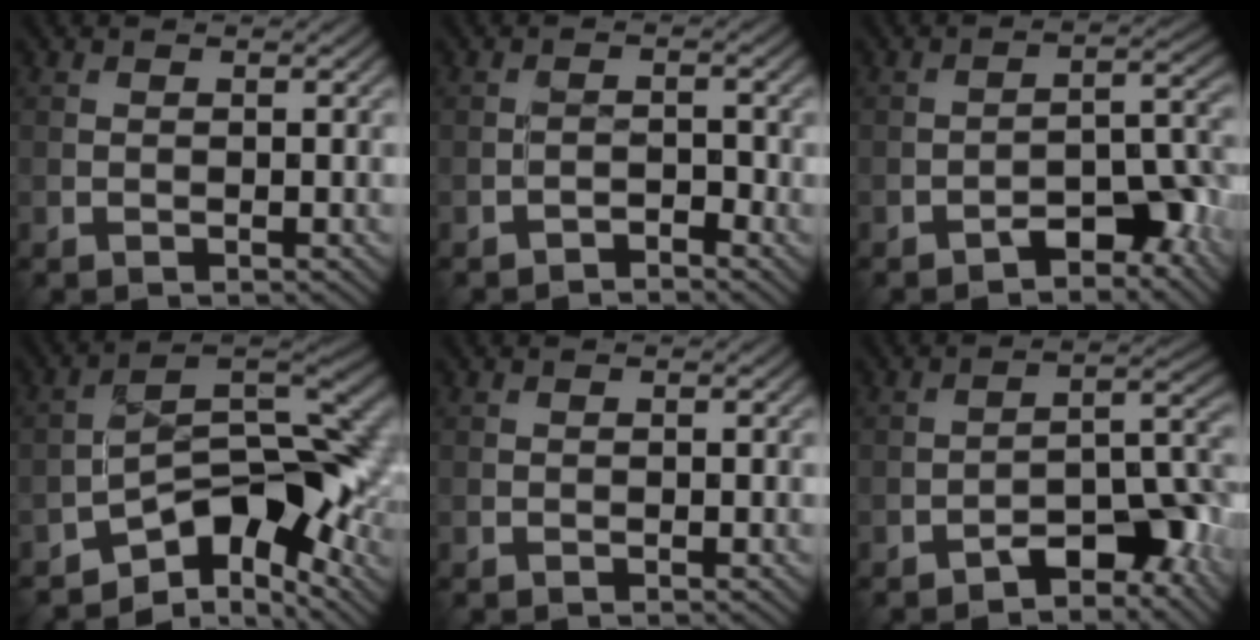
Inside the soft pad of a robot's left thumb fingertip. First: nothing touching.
{"total": 1.6, "force": [-1.4, 0.5, 0.5], "torque": [-0.006, 0.005, -0.030]}
{"total": 5.9, "force": [-3.7, 1.9, 4.1], "torque": [-0.055, 0.017, -0.059]}
{"total": 11.7, "force": [-6.6, 5.2, 8.2], "torque": [-0.110, -0.003, -0.123]}
{"total": 0.0}
{"total": 7.1, "force": [-4.6, 2.3, 4.9], "torque": [-0.065, 0.015, -0.078]}